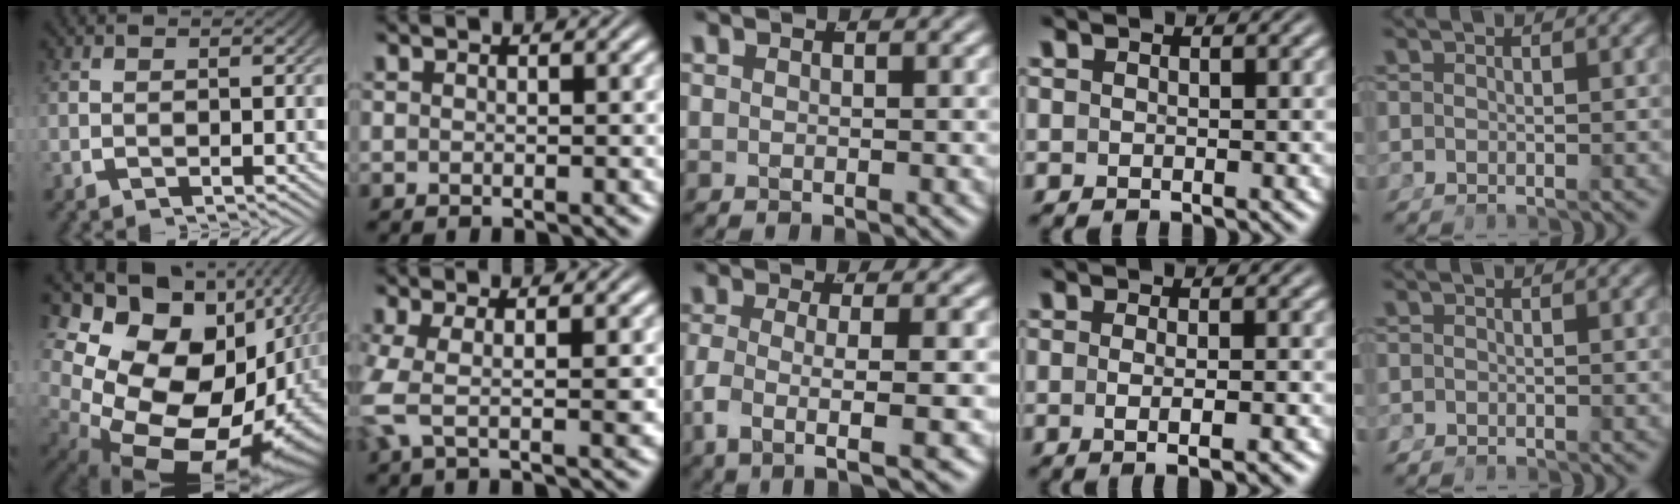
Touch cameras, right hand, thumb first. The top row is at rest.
{"thumb": {"total": 23.3, "force": [-1.8, 16.2, 16.7], "torque": [-0.292, -0.052, -0.011]}, "index": {"total": 3.7, "force": [0.2, 1.6, 3.3], "torque": [-0.088, -0.012, 0.005]}, "middle": {"total": 5.6, "force": [-1.9, 1.7, 5.0], "torque": [-0.096, -0.022, -0.019]}, "ring": {"total": 2.8, "force": [-1.4, -0.3, 2.4], "torque": [-0.043, -0.013, -0.014]}, "little": {"total": 0.6, "force": [-0.6, 0.0, 0.1], "torque": [-0.004, -0.007, -0.008]}}